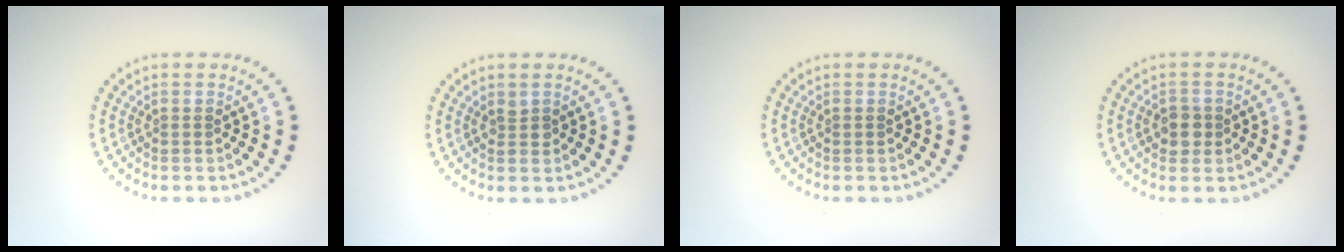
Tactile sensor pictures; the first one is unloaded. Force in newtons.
{"total": 0.7, "press": 0.7, "slide": 0.1}
{"total": 0.0}
{"total": 2.1, "press": 2.0, "slide": 0.6}